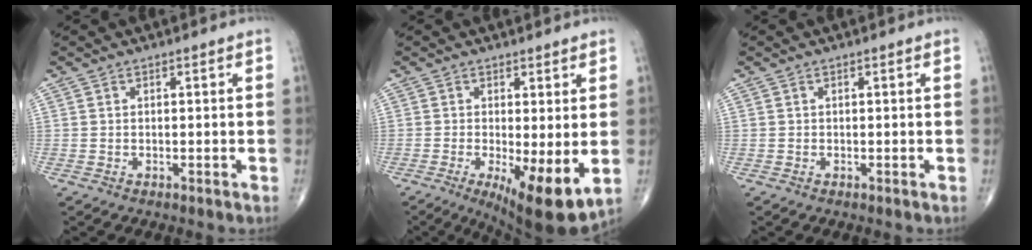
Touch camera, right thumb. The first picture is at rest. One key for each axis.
{"total": 10.8, "fx": -2.0, "fy": 3.1, "fz": 10.1, "tx": -0.155, "ty": -0.028, "tz": -0.024}
{"total": 0.0}